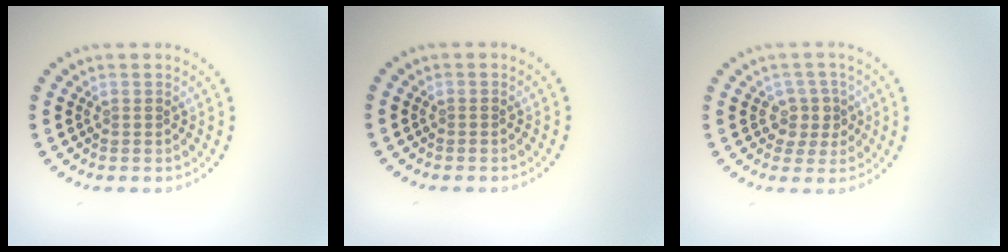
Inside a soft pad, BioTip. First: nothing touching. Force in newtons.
{"total": 0.0}
{"total": 2.3, "press": 1.9, "slide": 1.2}